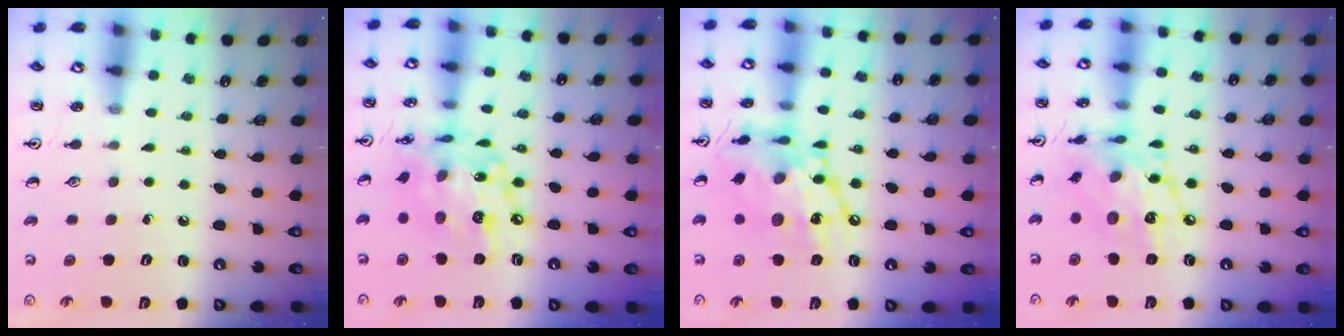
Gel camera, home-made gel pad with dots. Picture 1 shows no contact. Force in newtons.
{"total": 16.8, "press": 16.8, "slide": 1.4}
{"total": 19.1, "press": 19.1, "slide": 1.6}
{"total": 14.8, "press": 14.8, "slide": 1.0}